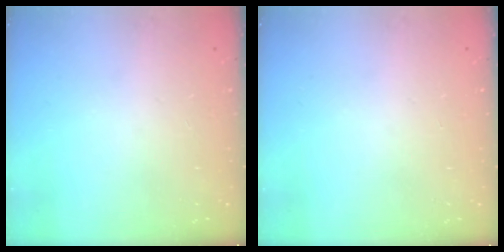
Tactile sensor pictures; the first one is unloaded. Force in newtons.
{"total": 0.0}